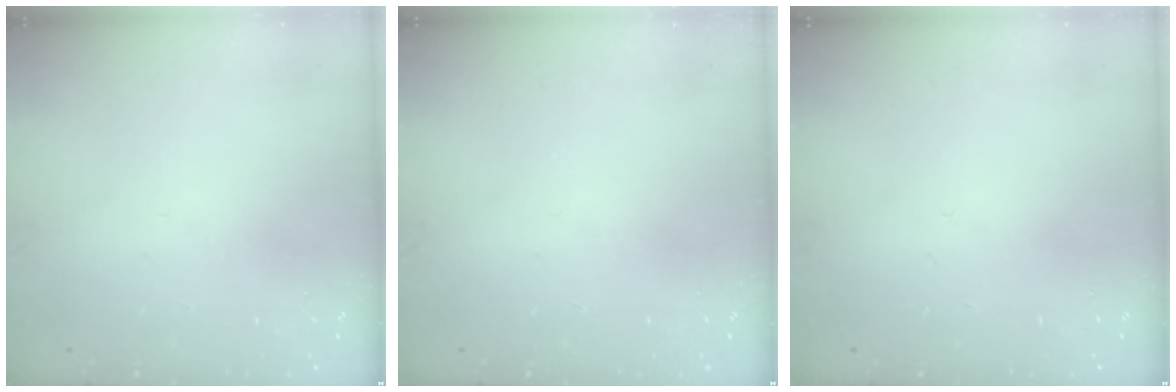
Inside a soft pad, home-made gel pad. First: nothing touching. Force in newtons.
{"total": 0.0}
{"total": 0.0}